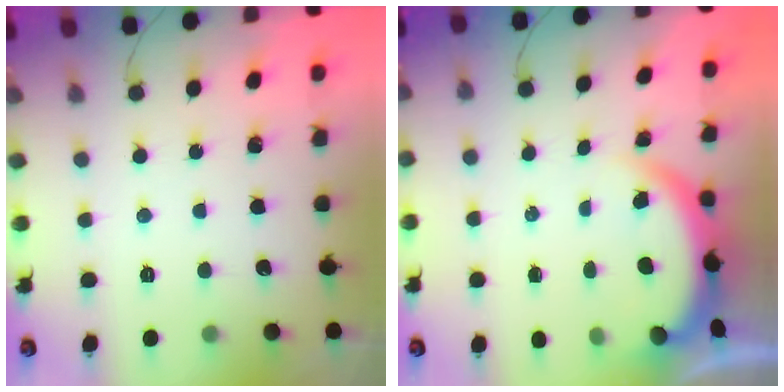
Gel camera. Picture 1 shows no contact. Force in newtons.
{"total": 3.8, "press": 3.8, "slide": 0.1}